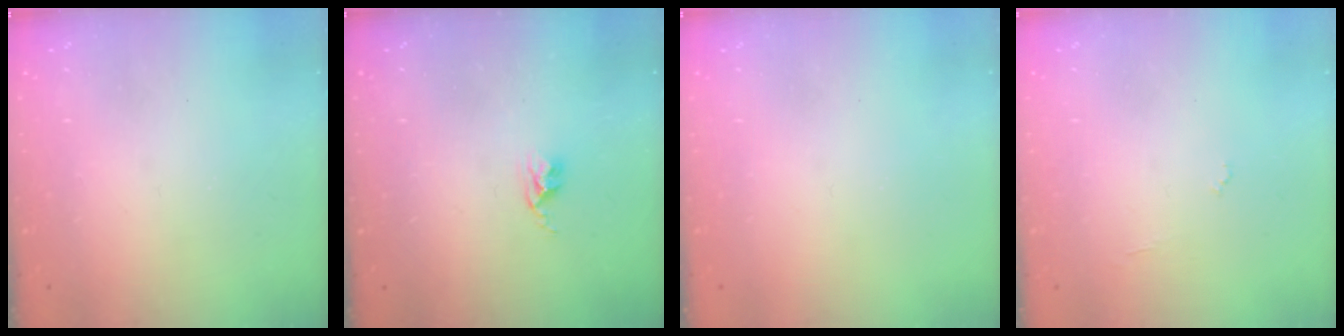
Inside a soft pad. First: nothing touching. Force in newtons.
{"total": 2.4, "press": 2.4, "slide": 0.3}
{"total": 0.0}
{"total": 3.9, "press": 3.9, "slide": 0.3}